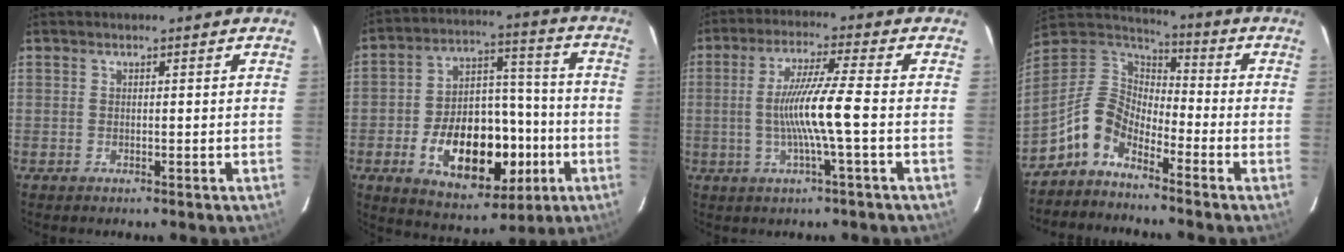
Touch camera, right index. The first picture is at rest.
{"total": 19.8, "force": [-6.4, 11.8, 14.5], "torque": [-0.274, 0.025, -0.079]}
{"total": 9.4, "force": [-1.7, -1.1, 9.2], "torque": [-0.177, -0.004, -0.028]}
{"total": 9.5, "force": [-6.4, 5.0, 5.0], "torque": [-0.108, 0.026, -0.141]}